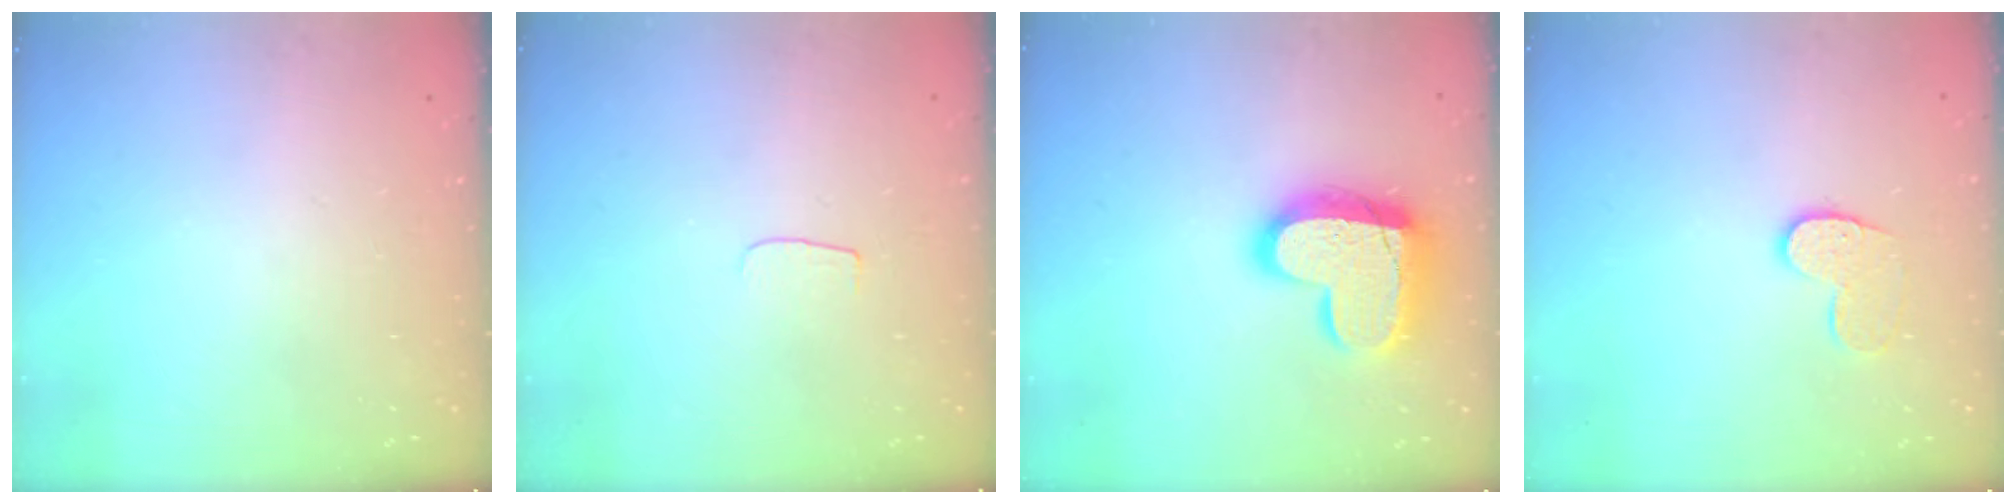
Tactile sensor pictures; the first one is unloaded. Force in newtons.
{"total": 3.1, "press": 3.1, "slide": 0.3}
{"total": 17.6, "press": 17.6, "slide": 1.5}
{"total": 8.3, "press": 8.3, "slide": 0.4}